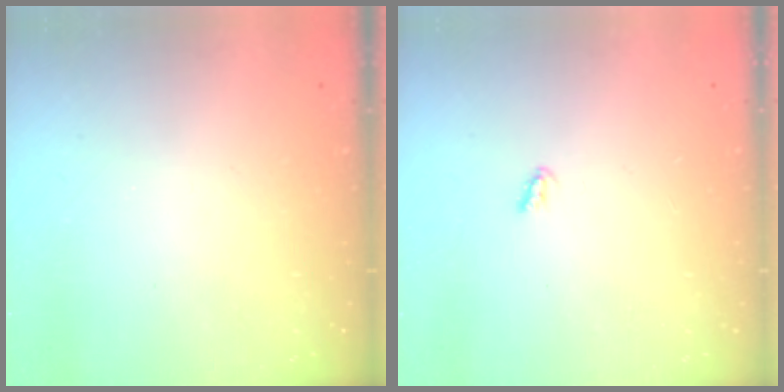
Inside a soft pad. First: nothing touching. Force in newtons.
{"total": 2.5, "press": 2.5, "slide": 0.3}